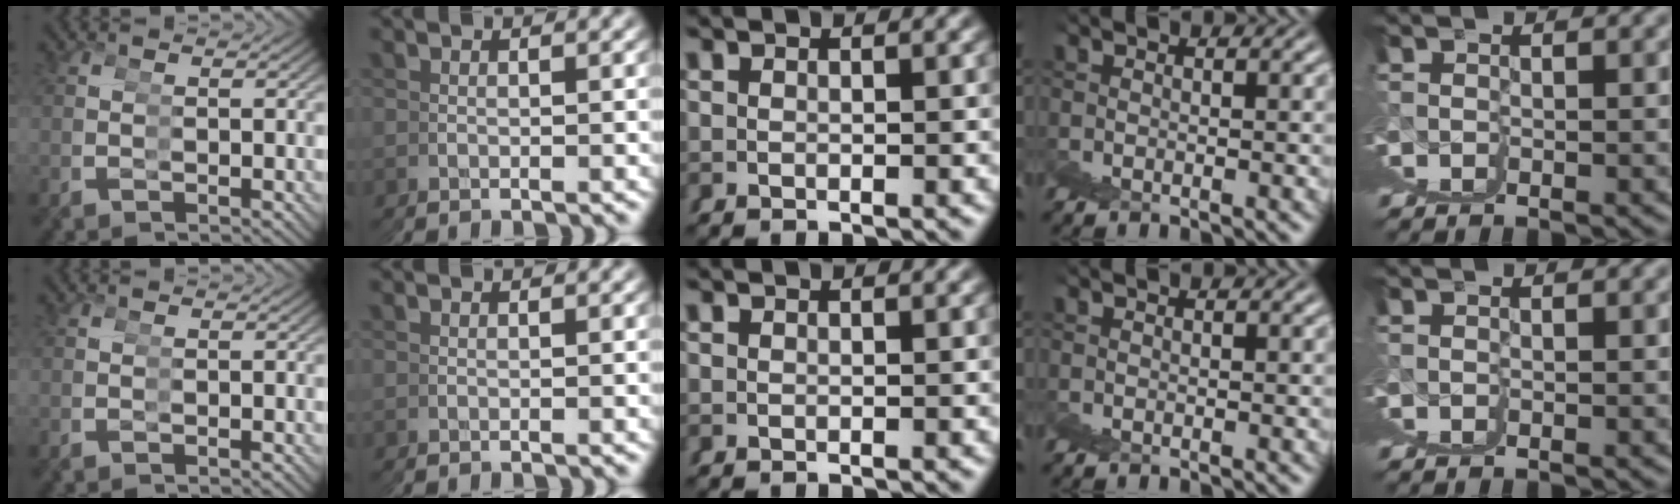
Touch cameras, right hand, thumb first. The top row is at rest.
{}